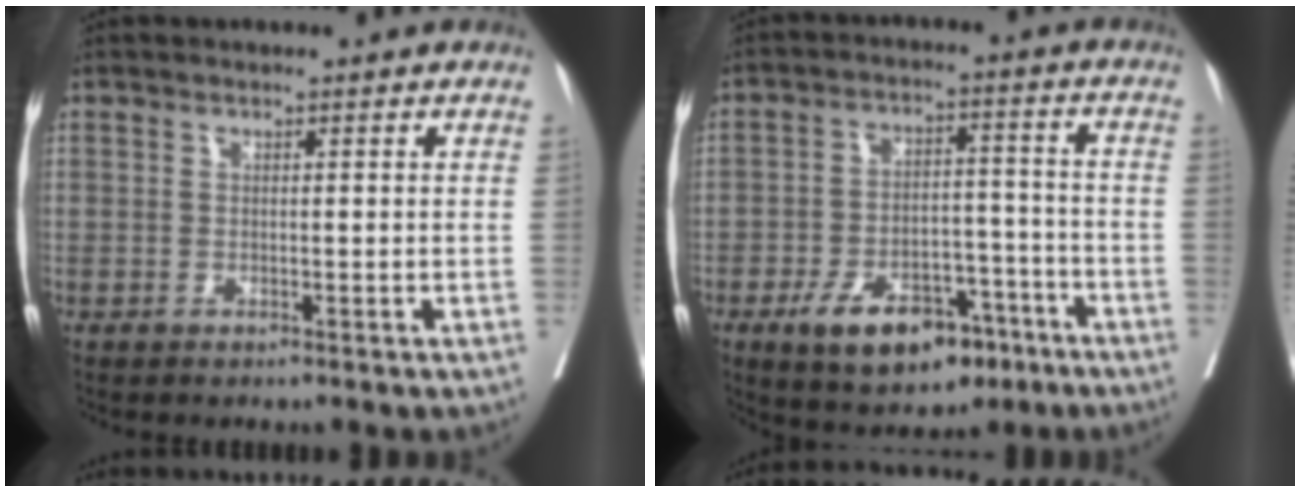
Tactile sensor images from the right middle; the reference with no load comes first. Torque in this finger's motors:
{"motor_torque": [1.14, -1.00, 0.20, 0.10]}